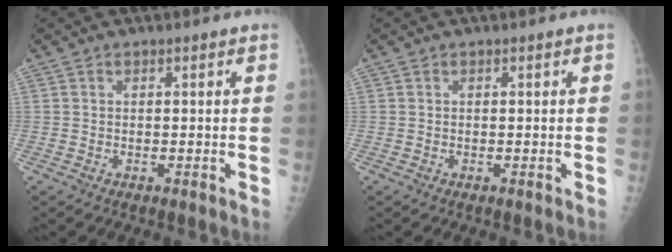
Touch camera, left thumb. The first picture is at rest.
{"total": 0.0}